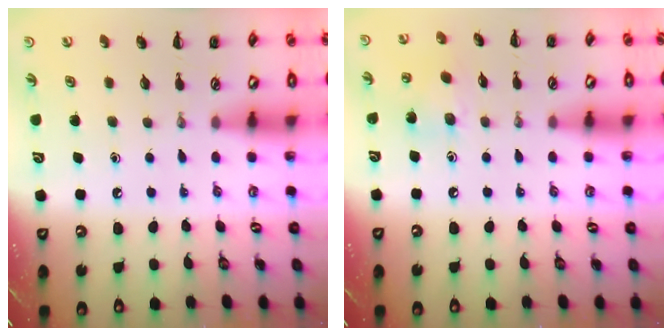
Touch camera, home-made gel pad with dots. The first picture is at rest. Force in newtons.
{"total": 6.2, "press": 6.2, "slide": 0.6}